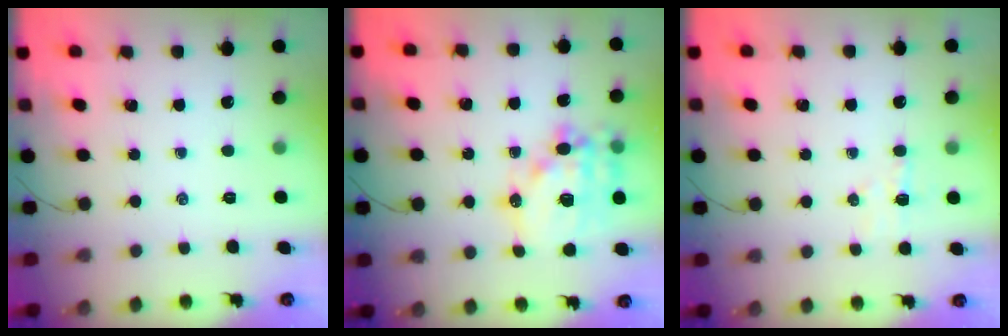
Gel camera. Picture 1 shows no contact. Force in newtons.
{"total": 17.1, "press": 16.7, "slide": 3.6}
{"total": 4.5, "press": 4.4, "slide": 0.8}